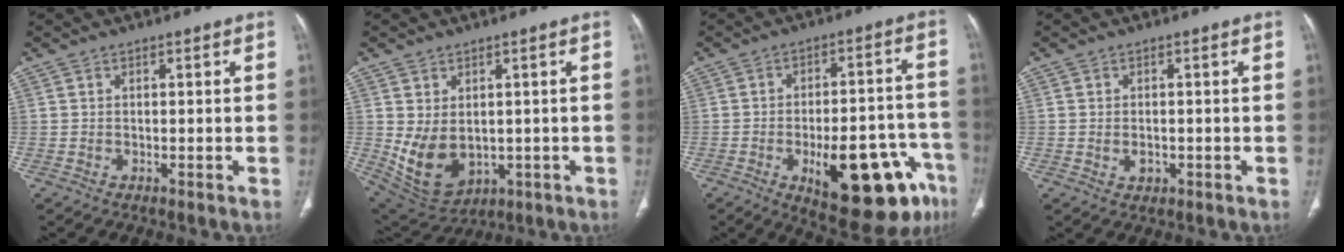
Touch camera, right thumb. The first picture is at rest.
{"total": 10.5, "force": [-0.5, 7.5, 7.3], "torque": [-0.118, -0.008, 0.025]}
{"total": 21.4, "force": [-9.5, 8.2, 17.3], "torque": [-0.176, 0.043, -0.114]}
{"total": 2.1, "force": [-0.4, 1.6, 1.3], "torque": [-0.016, 0.001, -0.002]}